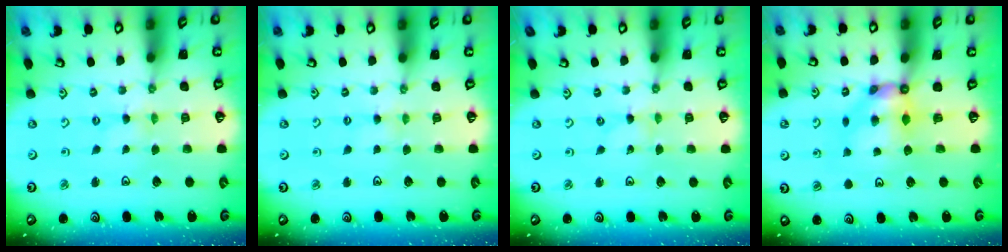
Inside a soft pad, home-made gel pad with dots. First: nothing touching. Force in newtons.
{"total": 1.8, "press": 1.7, "slide": 0.3}
{"total": 0.0}
{"total": 6.7, "press": 6.7, "slide": 0.8}